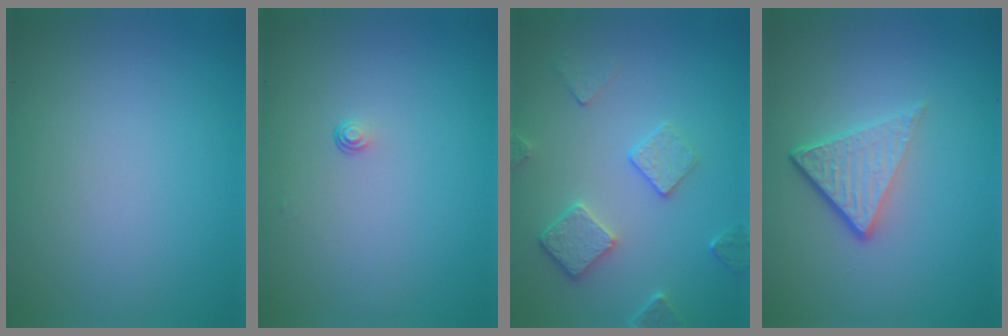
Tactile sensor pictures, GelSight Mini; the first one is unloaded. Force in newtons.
{"total": 0.6, "press": 0.3, "slide": 0.5}
{"total": 3.7, "press": 3.2, "slide": 1.8}
{"total": 4.1, "press": 2.8, "slide": 3.1}